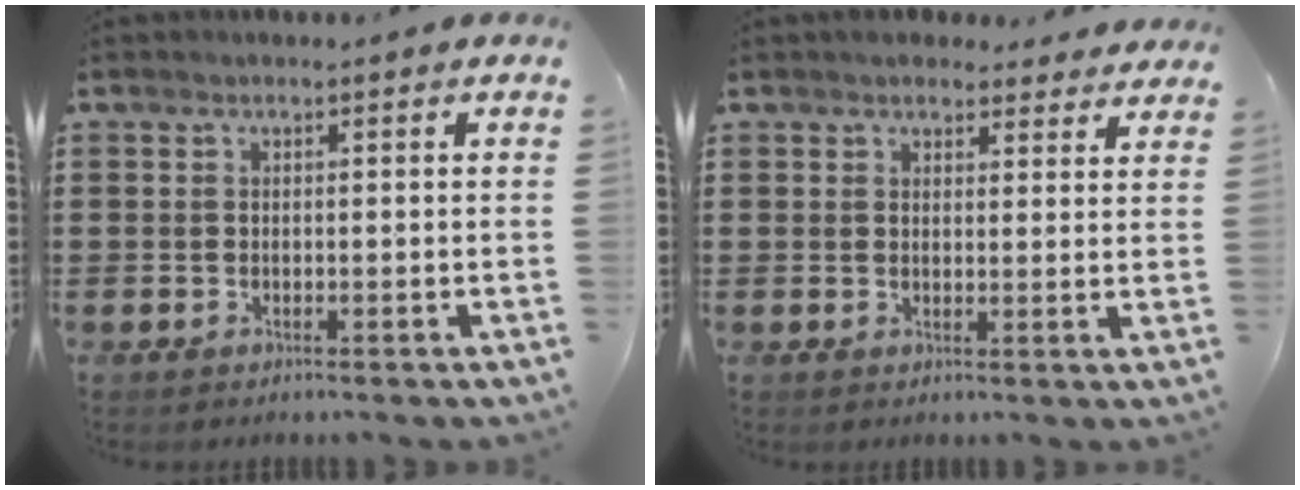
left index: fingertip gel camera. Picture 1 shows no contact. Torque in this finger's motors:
{"motor_torque": [2.14, 0.00, 0.55, 0.03]}